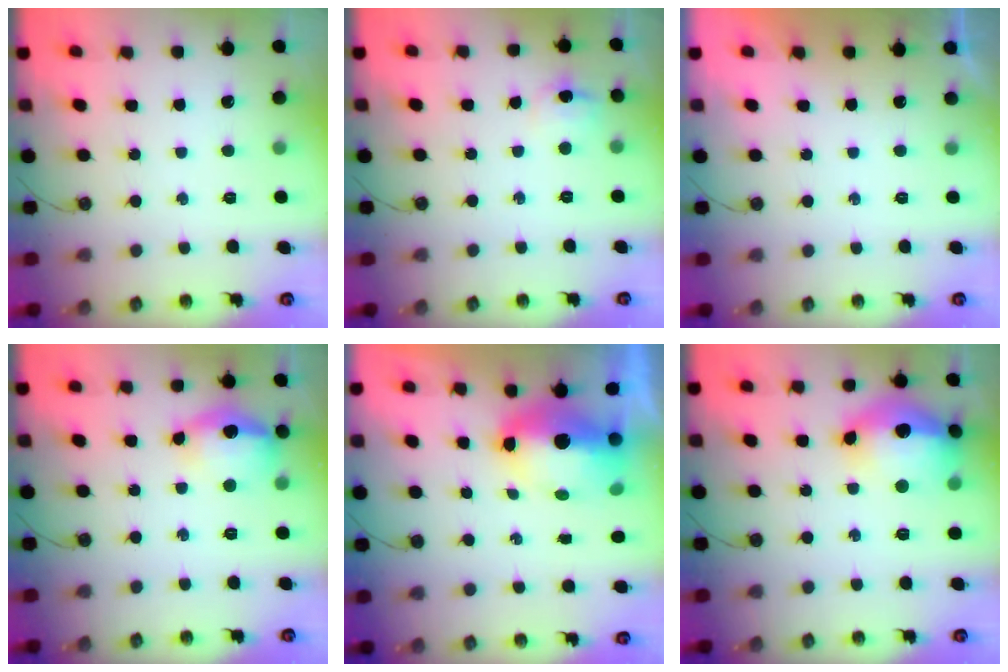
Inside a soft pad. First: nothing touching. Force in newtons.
{"total": 7.2, "press": 7.1, "slide": 0.7}
{"total": 0.0}
{"total": 14.1, "press": 14.1, "slide": 1.3}
{"total": 10.3, "press": 10.1, "slide": 1.7}
{"total": 18.0, "press": 17.9, "slide": 1.5}